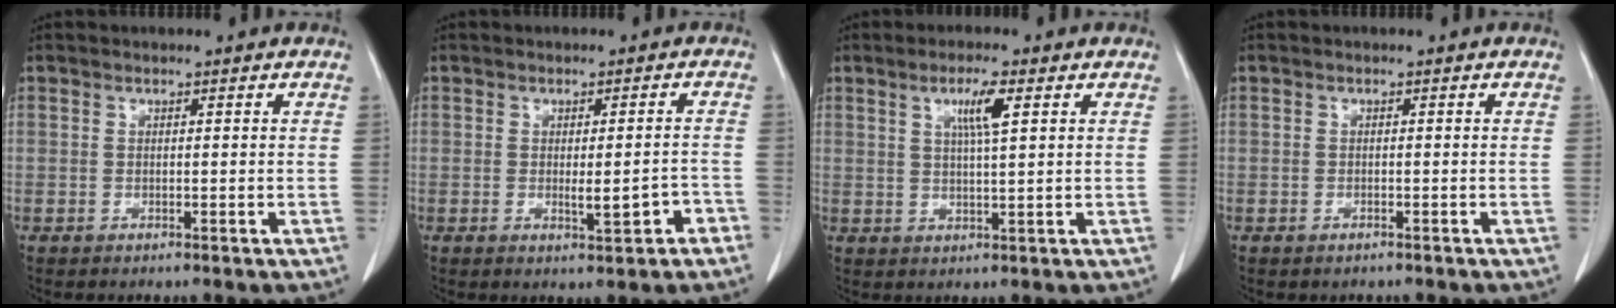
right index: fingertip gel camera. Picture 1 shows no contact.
{"total": 4.1, "force": [-1.6, 0.9, 3.7], "torque": [-0.048, -0.001, -0.019]}
{"total": 4.6, "force": [1.8, 0.1, 4.2], "torque": [-0.074, -0.001, 0.032]}
{"total": 0.6, "force": [-0.5, 0.3, 0.2], "torque": [-0.009, -0.001, -0.006]}